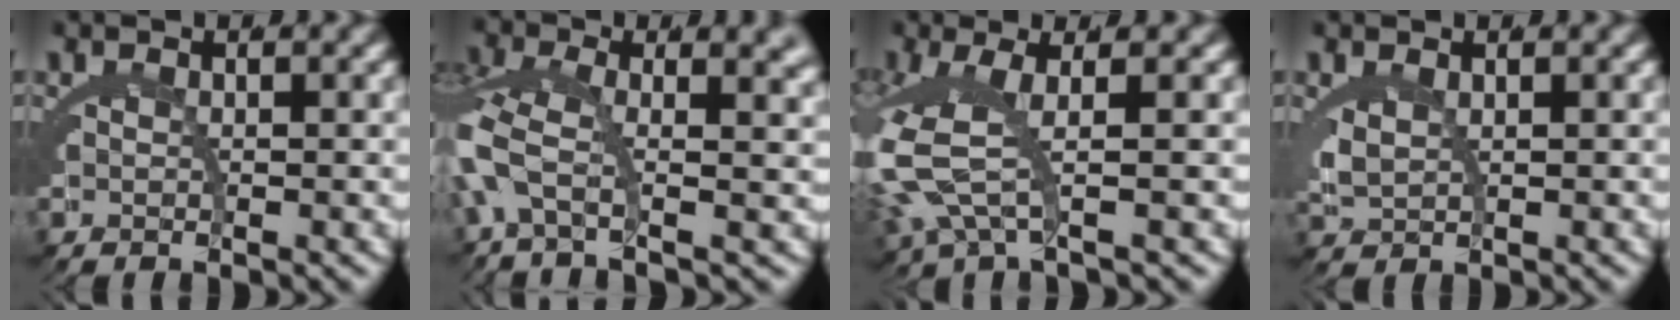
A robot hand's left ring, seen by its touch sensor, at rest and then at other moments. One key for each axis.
{"total": 4.3, "fx": 0.2, "fy": 1.4, "fz": 4.0, "tx": -0.106, "ty": -0.023, "tz": 0.012}
{"total": 5.9, "fx": 0.0, "fy": 2.4, "fz": 5.4, "tx": -0.147, "ty": -0.021, "tz": 0.014}
{"total": 1.5, "fx": 0.7, "fy": 0.8, "fz": 1.1, "tx": -0.042, "ty": -0.017, "tz": 0.030}